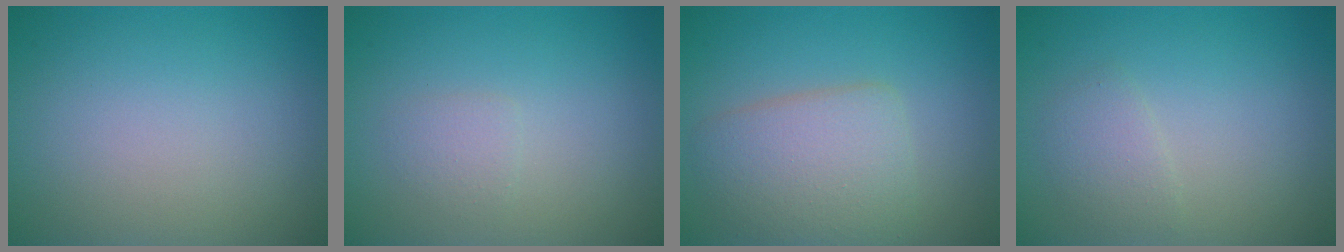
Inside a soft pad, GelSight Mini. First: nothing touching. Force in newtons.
{"total": 1.1, "press": 1.1, "slide": 0.0}
{"total": 4.8, "press": 4.8, "slide": 0.1}
{"total": 1.6, "press": 1.6, "slide": 0.1}